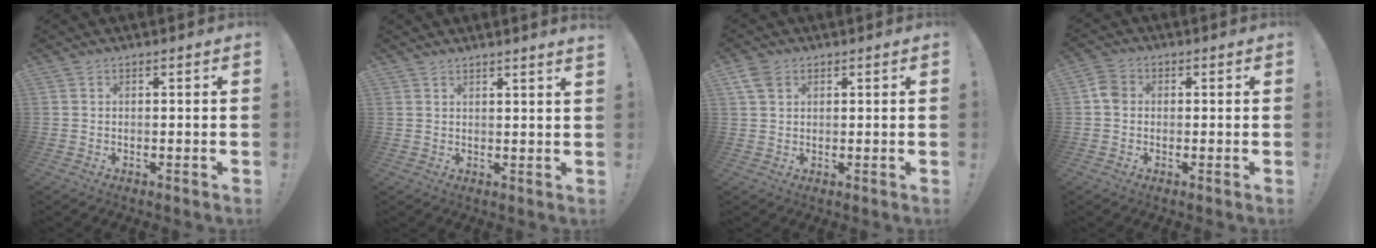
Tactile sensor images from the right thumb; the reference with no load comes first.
{"total": 2.2, "force": [2.0, -0.6, 0.7], "torque": [-0.005, -0.017, 0.034]}
{"total": 4.8, "force": [2.2, 3.3, 2.6], "torque": [-0.053, 0.002, 0.046]}
{"total": 4.7, "force": [0.0, 3.8, 2.7], "torque": [-0.053, 0.012, 0.002]}